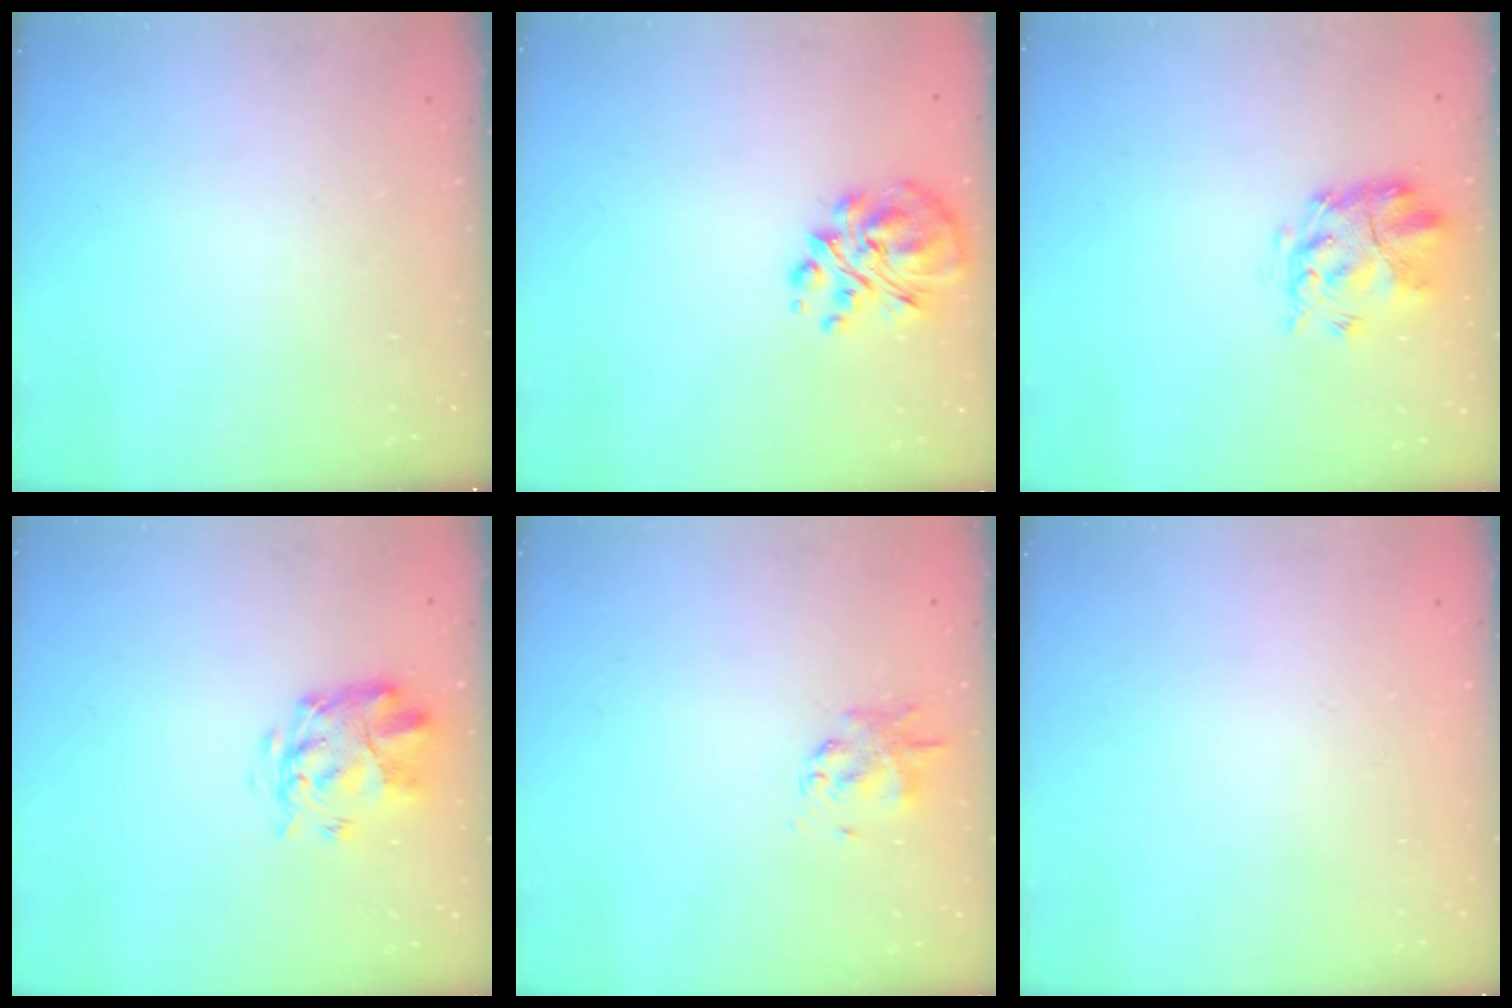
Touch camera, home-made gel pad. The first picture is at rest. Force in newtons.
{"total": 10.1, "press": 9.6, "slide": 3.2}
{"total": 3.9, "press": 3.5, "slide": 1.7}
{"total": 4.8, "press": 4.5, "slide": 1.7}
{"total": 1.8, "press": 1.7, "slide": 0.4}
{"total": 1.7, "press": 1.6, "slide": 0.2}